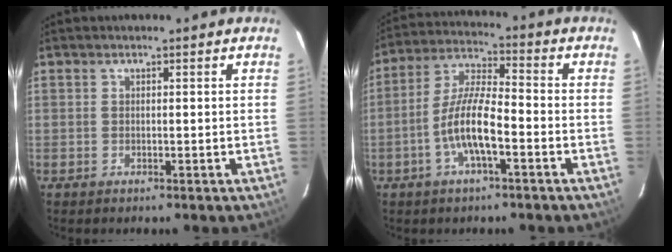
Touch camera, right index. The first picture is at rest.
{"total": 9.6, "force": [-3.8, 2.3, 8.5], "torque": [-0.177, 0.003, -0.073]}